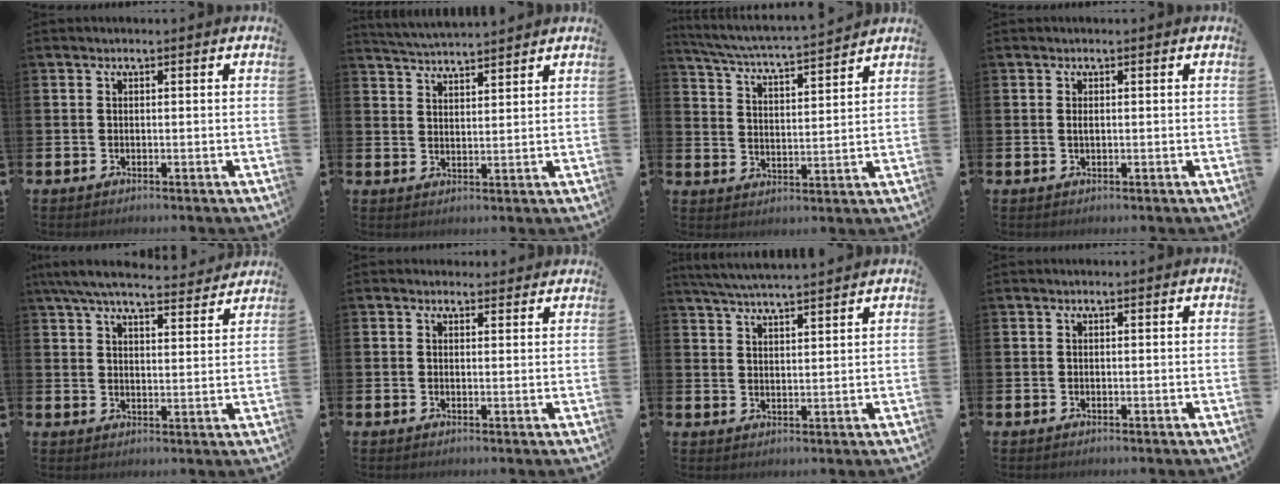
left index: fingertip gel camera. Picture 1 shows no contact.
{"total": 4.1, "force": [4.1, 0.0, 0.0], "torque": [-0.009, -0.025, 0.074]}
{"total": 5.0, "force": [4.8, -0.2, 1.2], "torque": [-0.046, -0.041, 0.079]}
{"total": 0.6, "force": [0.1, 0.3, 0.5], "torque": [-0.003, -0.002, 0.000]}
{"total": 7.0, "force": [6.5, 1.1, 2.3], "torque": [-0.054, -0.038, 0.114]}
{"total": 1.4, "force": [1.2, 0.6, 0.1], "torque": [0.007, -0.001, 0.021]}
{"total": 4.8, "force": [4.7, -0.2, 1.0], "torque": [-0.034, -0.018, 0.085]}
{"total": 0.0}